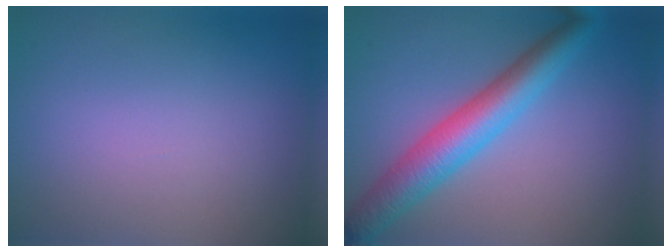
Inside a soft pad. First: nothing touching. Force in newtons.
{"total": 6.0, "press": 6.0, "slide": 0.1}